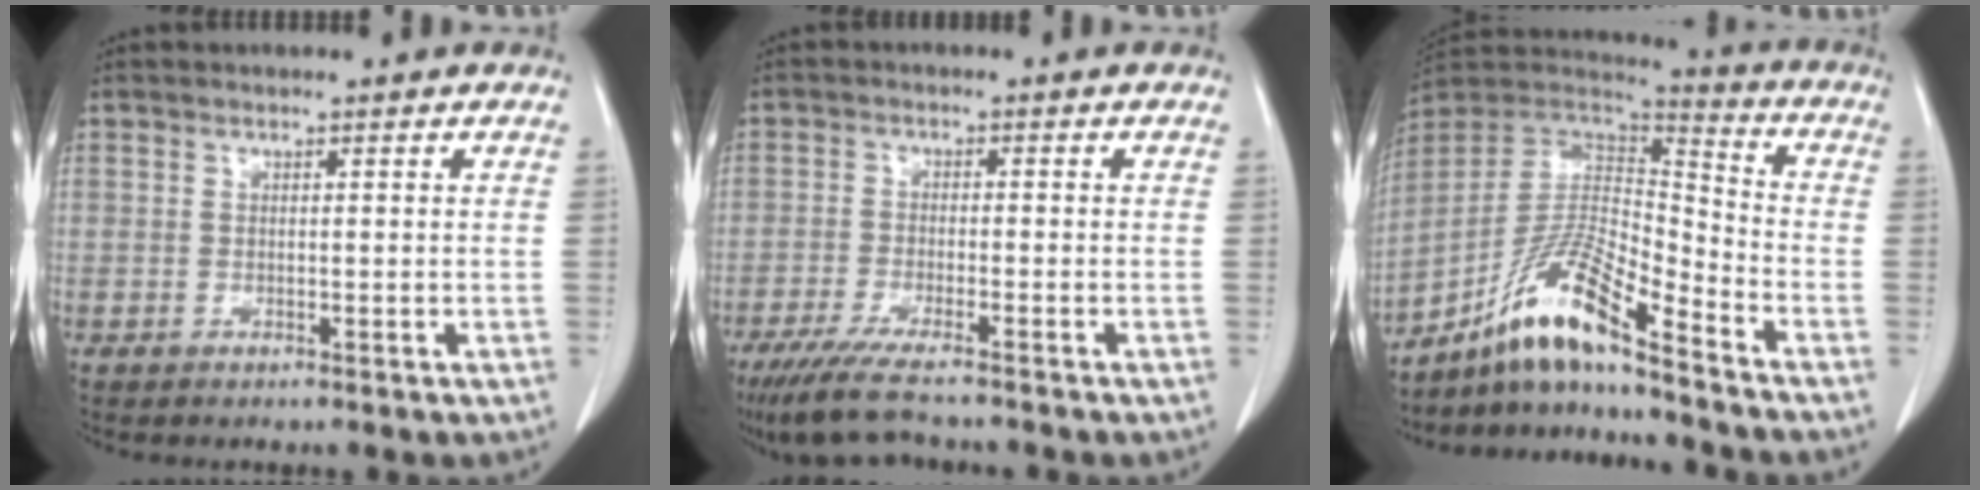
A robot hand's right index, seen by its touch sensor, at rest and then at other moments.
{"total": 8.7, "force": [-7.3, 0.6, 4.7], "torque": [-0.075, -0.022, -0.122]}
{"total": 13.3, "force": [-9.9, 1.0, 8.8], "torque": [-0.163, 0.014, -0.183]}